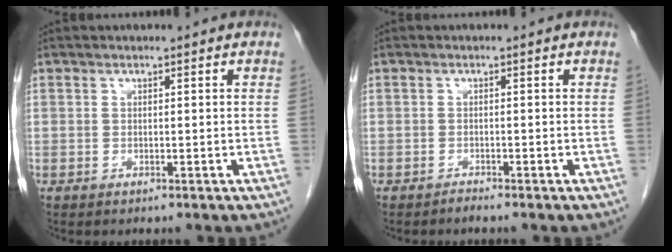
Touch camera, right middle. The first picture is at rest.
{"total": 0.6, "force": [-0.6, -0.1, 0.1], "torque": [-0.006, -0.002, -0.010]}